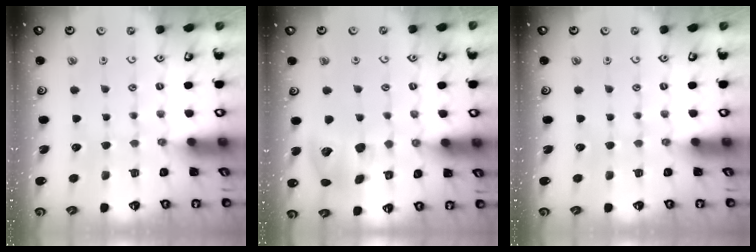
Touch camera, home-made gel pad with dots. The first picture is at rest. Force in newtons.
{"total": 12.8, "press": 12.7, "slide": 1.9}
{"total": 0.0}